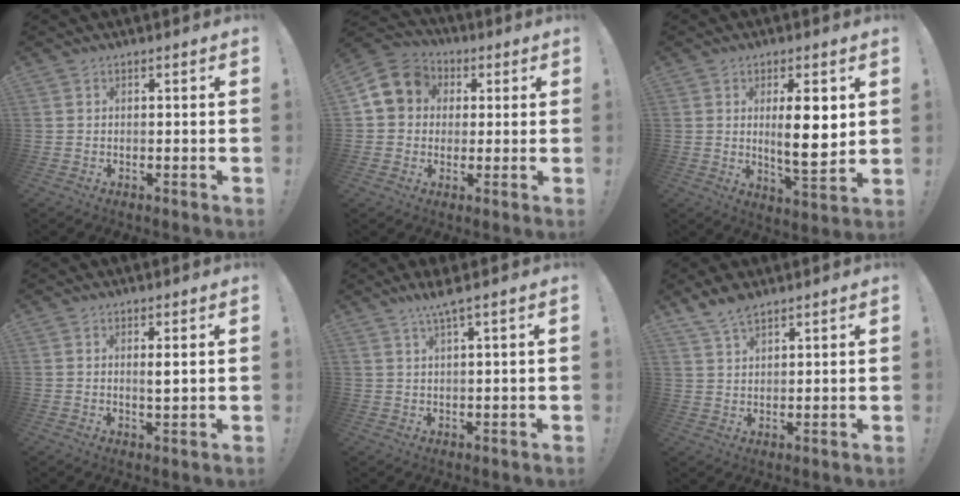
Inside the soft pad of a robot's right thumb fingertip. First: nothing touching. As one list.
[{"total": 9.6, "force": [2.0, 8.5, 3.9], "torque": [-0.057, 0.006, 0.045]}, {"total": 11.1, "force": [2.2, 2.8, 10.5], "torque": [-0.165, -0.016, 0.029]}, {"total": 2.4, "force": [0.8, 0.2, 2.2], "torque": [-0.023, -0.012, 0.009]}, {"total": 4.8, "force": [3.2, -0.6, 3.5], "torque": [-0.064, -0.012, 0.052]}, {"total": 6.0, "force": [4.8, 2.3, 2.6], "torque": [-0.051, -0.022, 0.092]}]